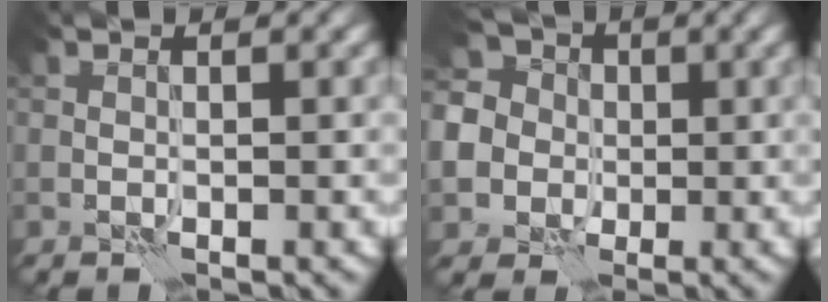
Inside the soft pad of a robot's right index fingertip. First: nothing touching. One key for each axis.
{"total": 7.9, "fx": -0.4, "fy": 7.3, "fz": 3.1, "tx": -0.082, "ty": 0.014, "tz": -0.042}